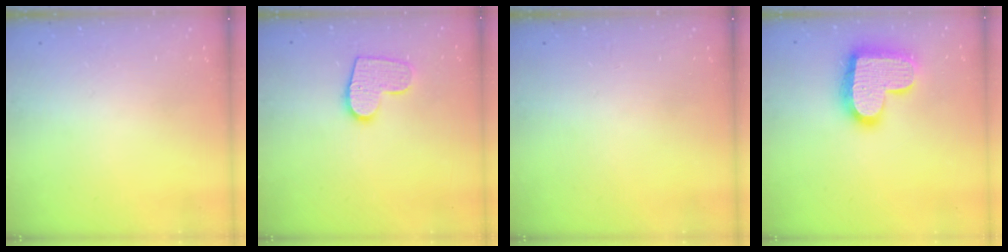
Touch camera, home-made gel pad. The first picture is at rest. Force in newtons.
{"total": 11.3, "press": 11.3, "slide": 0.7}
{"total": 0.0}
{"total": 17.7, "press": 17.7, "slide": 1.2}